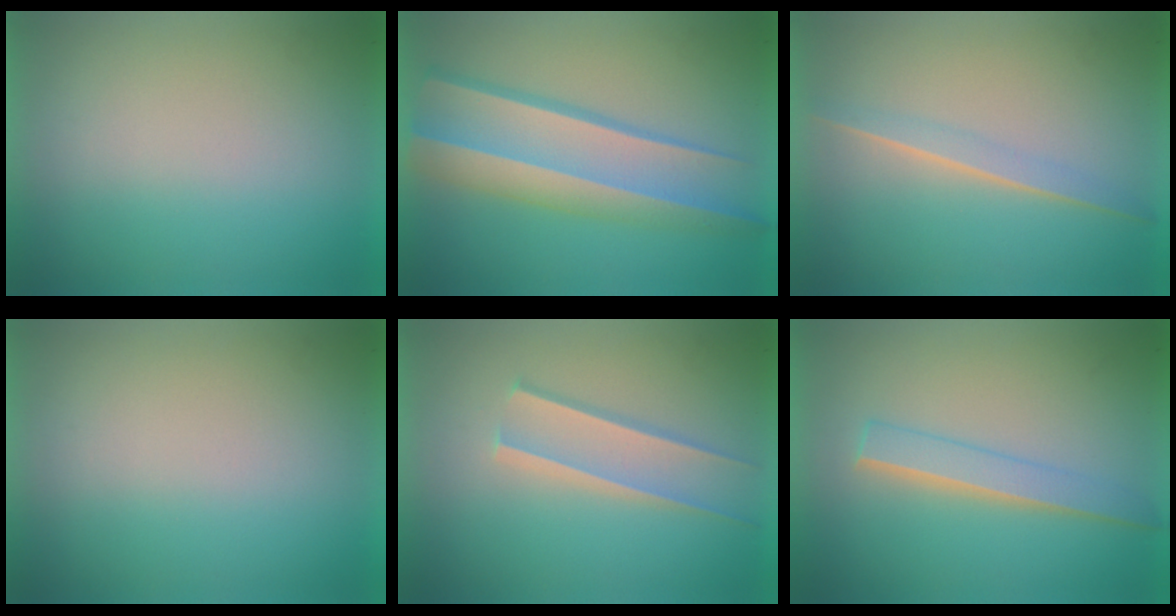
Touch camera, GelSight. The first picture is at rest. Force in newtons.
{"total": 5.8}
{"total": 1.4}
{"total": 0.0}
{"total": 1.6}
{"total": 2.2}